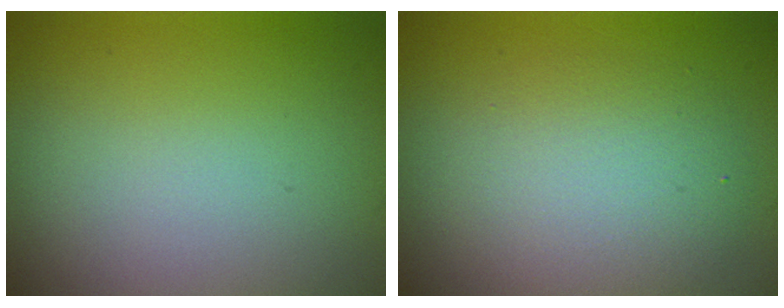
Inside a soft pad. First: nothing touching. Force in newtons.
{"total": 4.6, "press": 4.6, "slide": 0.3}